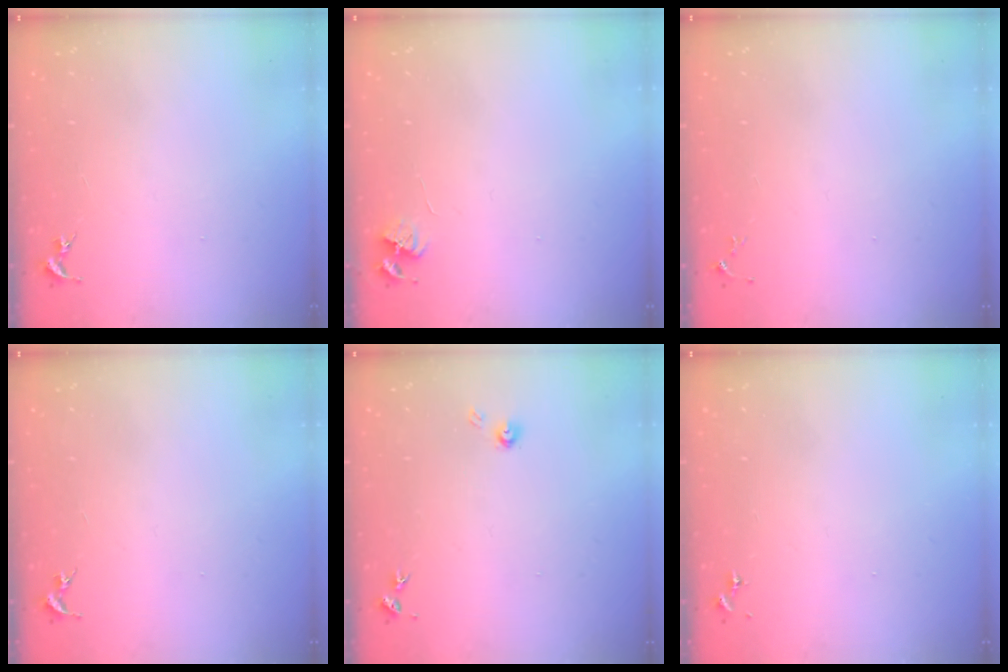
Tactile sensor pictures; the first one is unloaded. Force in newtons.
{"total": 4.5, "press": 4.4, "slide": 0.6}
{"total": 3.3, "press": 3.3, "slide": 0.5}
{"total": 0.0}
{"total": 3.8, "press": 3.7, "slide": 0.2}
{"total": 0.0}